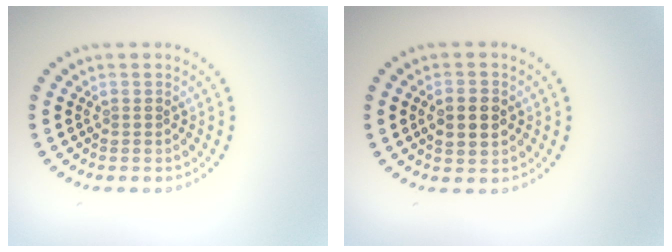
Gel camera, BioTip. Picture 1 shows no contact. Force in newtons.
{"total": 3.1, "press": 3.1, "slide": 0.1}